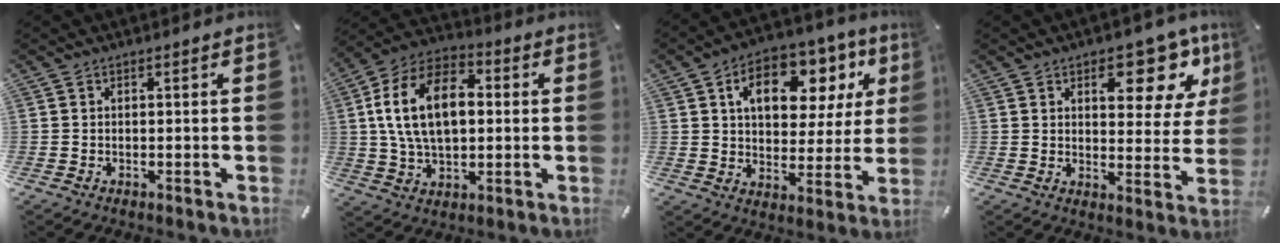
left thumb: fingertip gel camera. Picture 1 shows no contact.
{"total": 17.1, "force": [2.3, 10.9, 12.9], "torque": [-0.269, 0.009, 0.036]}
{"total": 15.5, "force": [6.6, 10.1, 9.7], "torque": [-0.140, -0.024, 0.110]}
{"total": 13.1, "force": [6.4, 7.3, 8.8], "torque": [-0.093, -0.038, 0.101]}